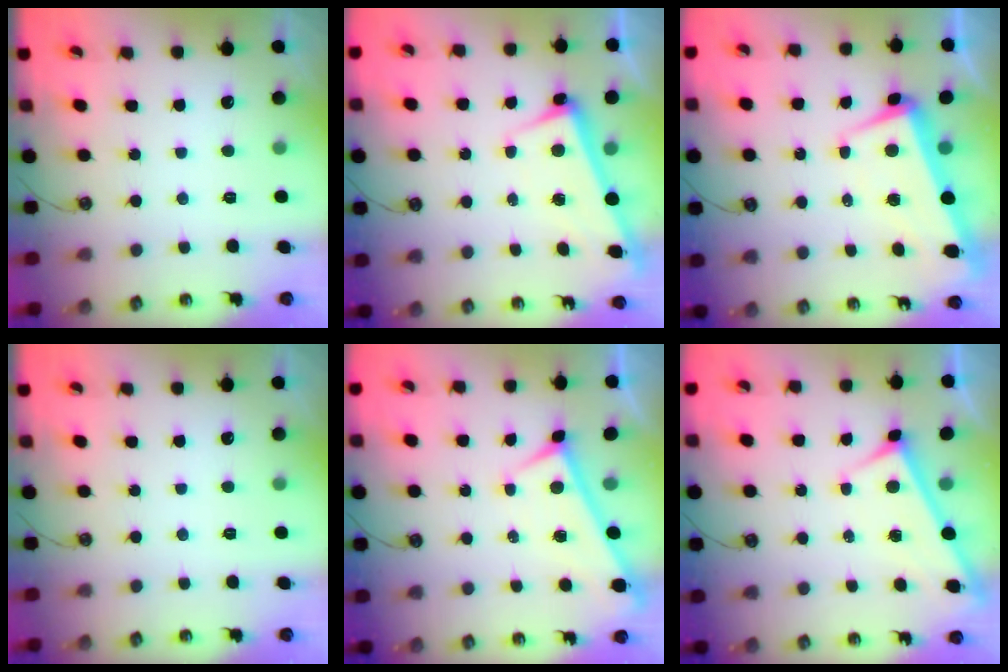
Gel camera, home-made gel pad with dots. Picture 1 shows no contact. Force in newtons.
{"total": 2.6, "press": 2.5, "slide": 0.6}
{"total": 2.1, "press": 0.4, "slide": 2.1}
{"total": 0.0}
{"total": 0.0}
{"total": 2.9, "press": 2.9, "slide": 0.3}